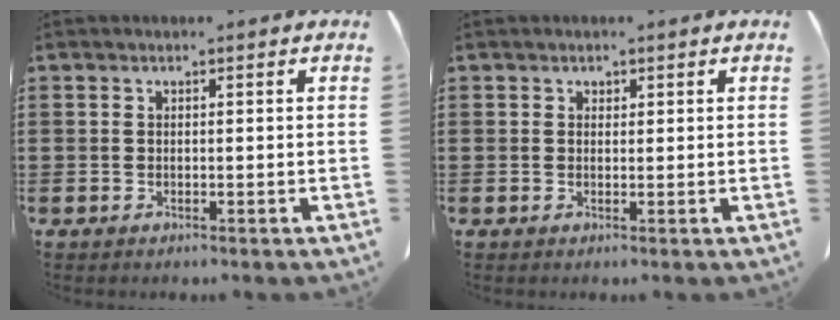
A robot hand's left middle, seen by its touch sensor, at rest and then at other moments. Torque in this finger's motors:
{"motor_torque": [-0.95, 1.19, -0.19, -0.06]}